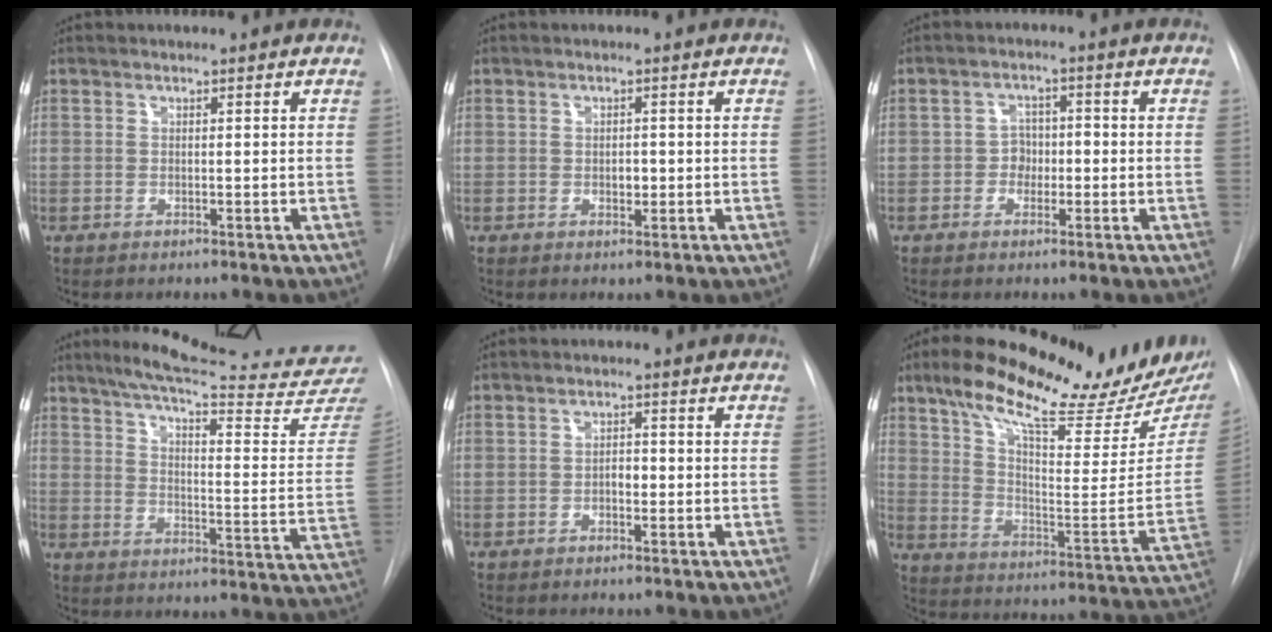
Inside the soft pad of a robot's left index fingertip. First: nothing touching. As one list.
[{"total": 1.6, "force": [-0.2, 1.1, 1.2], "torque": [-0.017, 0.001, -0.002]}, {"total": 3.0, "force": [-0.9, 2.4, 1.6], "torque": [-0.019, 0.011, -0.017]}, {"total": 26.6, "force": [24.5, 0.2, 10.4], "torque": [-0.157, -0.105, 0.304]}, {"total": 1.9, "force": [-0.5, 1.1, 1.5], "torque": [-0.019, 0.006, -0.009]}, {"total": 25.5, "force": [19.0, 5.1, 16.3], "torque": [-0.255, -0.018, 0.270]}]